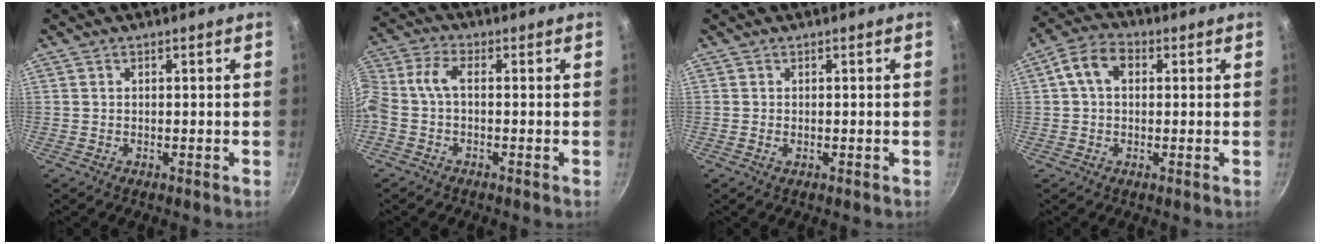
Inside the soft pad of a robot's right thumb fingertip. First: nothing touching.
{"total": 6.4, "force": [-0.8, 3.4, 5.3], "torque": [-0.133, 0.028, -0.032]}
{"total": 0.7, "force": [-0.2, 0.4, 0.6], "torque": [-0.011, 0.000, -0.003]}
{"total": 4.9, "force": [0.9, 3.4, 3.4], "torque": [-0.065, 0.014, 0.008]}